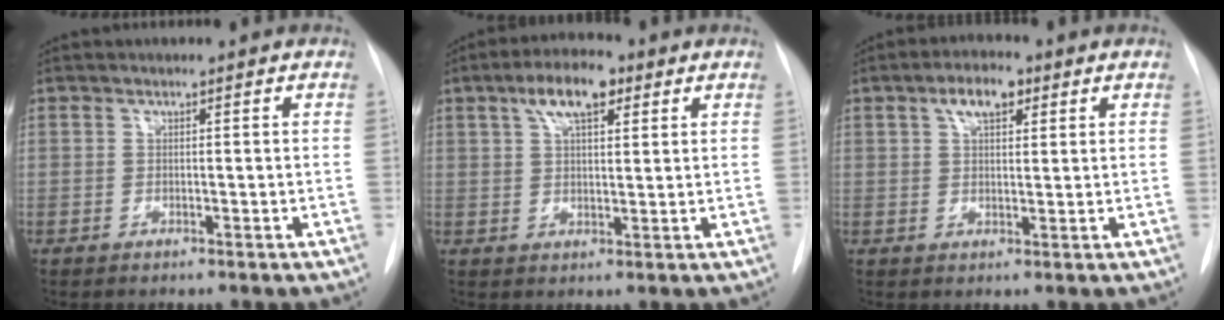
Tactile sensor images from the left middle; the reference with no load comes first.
{"total": 7.1, "force": [3.7, 2.5, 5.5], "torque": [-0.103, 0.018, 0.062]}
{"total": 4.8, "force": [2.4, 2.1, 3.6], "torque": [-0.067, 0.013, 0.040]}